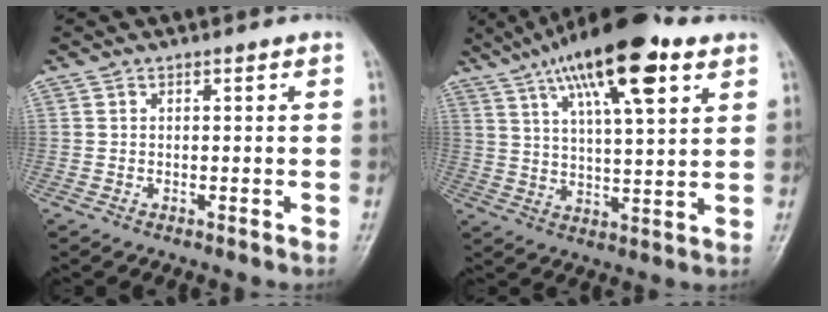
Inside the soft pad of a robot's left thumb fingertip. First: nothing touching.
{"total": 18.6, "force": [10.0, 5.6, 14.7], "torque": [-0.227, -0.016, 0.164]}